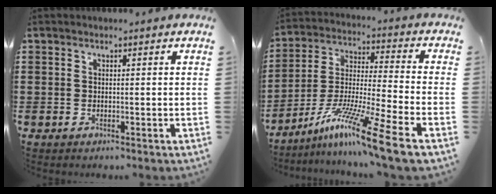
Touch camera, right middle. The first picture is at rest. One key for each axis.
{"total": 13.1, "fx": -9.3, "fy": -0.4, "fz": 9.2, "tx": -0.178, "ty": 0.001, "tz": -0.180}